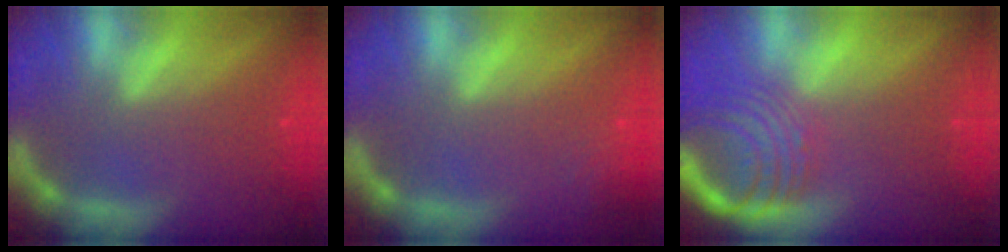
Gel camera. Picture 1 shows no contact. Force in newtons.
{"total": 2.4}
{"total": 8.5}